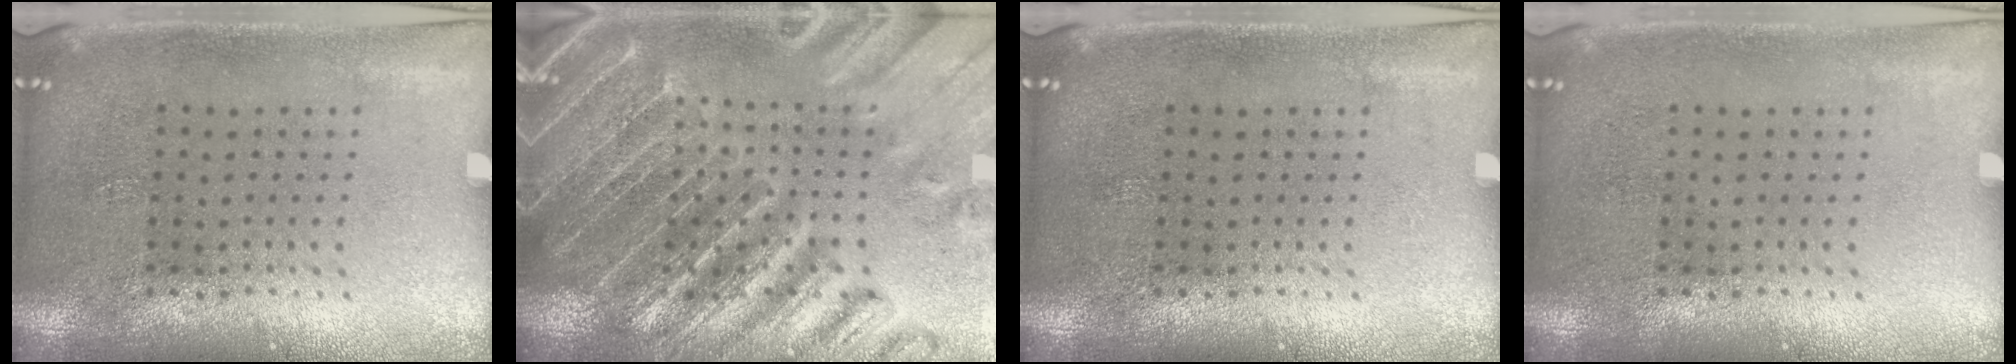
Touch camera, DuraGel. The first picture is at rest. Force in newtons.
{"total": 4.4, "press": 4.0, "slide": 1.6}
{"total": 0.0}
{"total": 0.0}